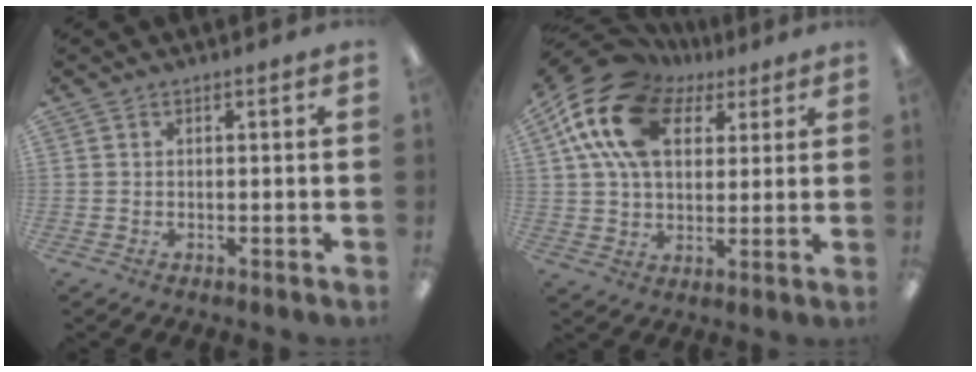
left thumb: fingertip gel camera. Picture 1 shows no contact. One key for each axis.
{"total": 20.0, "fx": 8.8, "fy": 12.6, "fz": 12.8, "tx": -0.267, "ty": -0.017, "tz": 0.155}